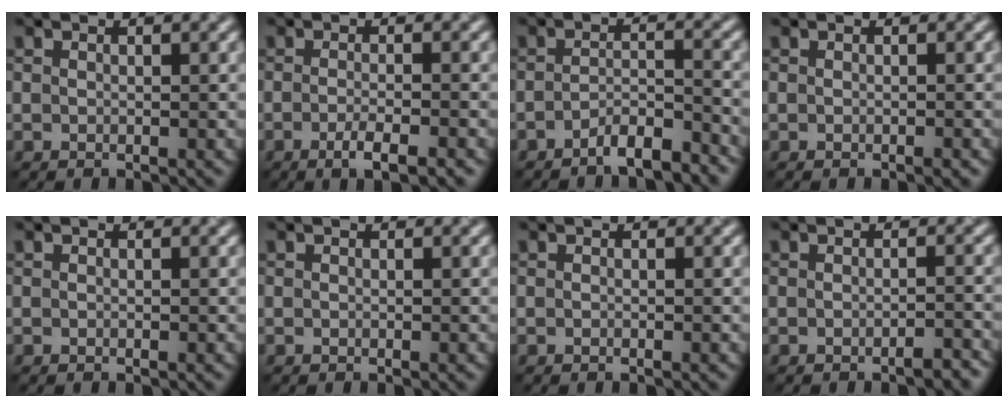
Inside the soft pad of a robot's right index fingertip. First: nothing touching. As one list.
[{"total": 2.9, "force": [-1.5, 0.8, 2.4], "torque": [-0.036, 0.000, -0.030]}, {"total": 4.2, "force": [-3.4, 0.9, 2.2], "torque": [-0.033, 0.008, -0.059]}, {"total": 0.9, "force": [-0.4, 0.2, 0.8], "torque": [-0.008, -0.001, -0.003]}, {"total": 0.0}, {"total": 0.0}, {"total": 0.0}, {"total": 2.3, "force": [-1.3, 0.6, 1.8], "torque": [-0.021, 0.001, -0.016]}]